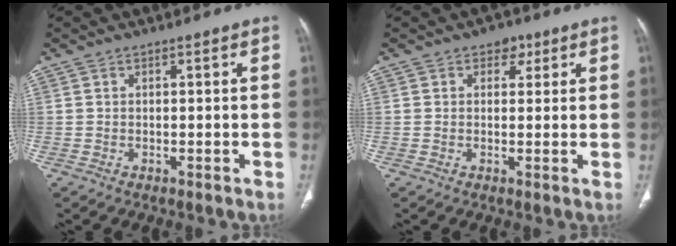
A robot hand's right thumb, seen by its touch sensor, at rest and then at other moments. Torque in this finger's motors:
{"motor_torque": [0.42, 0.46, 0.26, -0.26, 0.00]}